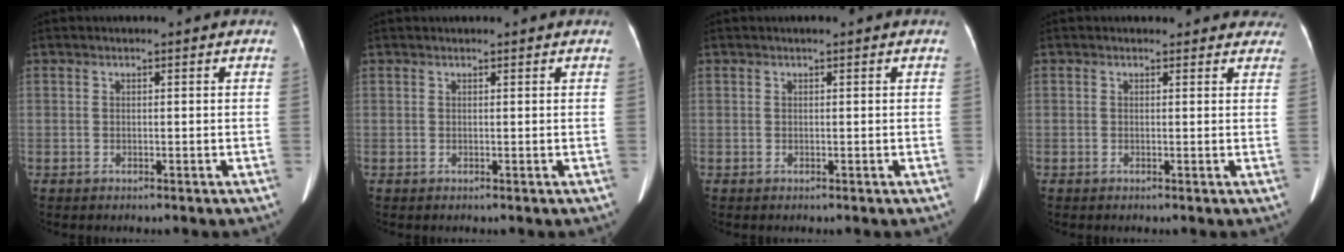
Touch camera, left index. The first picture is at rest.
{"total": 1.4, "force": [1.3, 0.3, 0.4], "torque": [-0.007, 0.022, 0.018]}
{"total": 0.0}
{"total": 5.7, "force": [4.8, 3.1, 0.2], "torque": [0.026, 0.006, 0.029]}